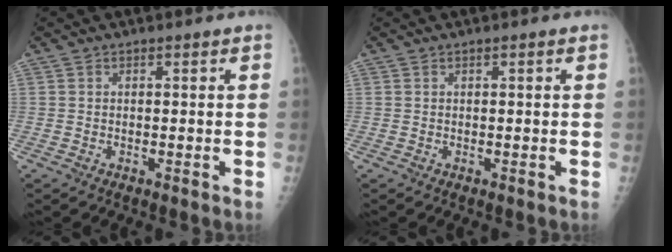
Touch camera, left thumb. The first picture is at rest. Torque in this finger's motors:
{"motor_torque": [0.20, 0.06, -0.01, -0.08, 0.01]}